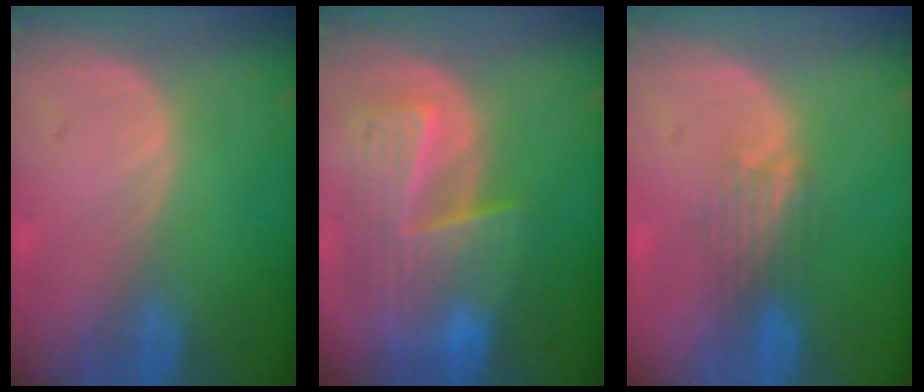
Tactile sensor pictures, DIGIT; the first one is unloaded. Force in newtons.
{"total": 10.0, "press": 8.6, "slide": 5.0}
{"total": 3.3, "press": 3.2, "slide": 0.8}